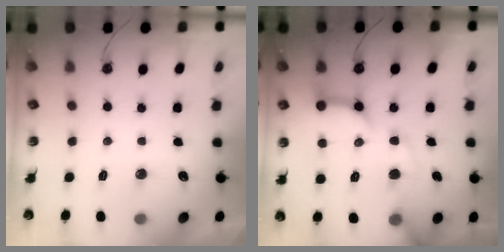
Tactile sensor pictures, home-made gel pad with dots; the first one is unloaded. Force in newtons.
{"total": 14.8, "press": 14.8, "slide": 1.1}